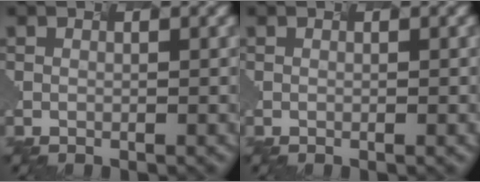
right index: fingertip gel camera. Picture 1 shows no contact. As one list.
[{"total": 0.6, "force": [-0.1, 0.2, 0.6], "torque": [-0.002, -0.001, -0.003]}]